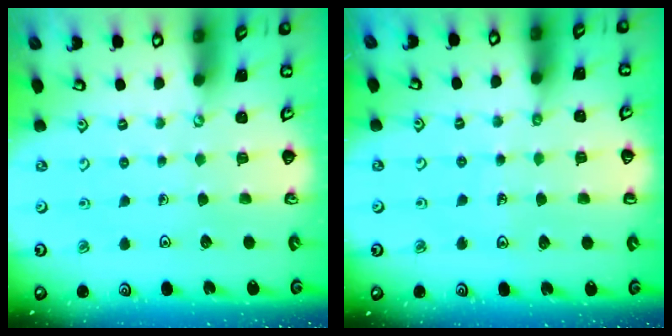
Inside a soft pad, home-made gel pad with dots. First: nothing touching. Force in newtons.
{"total": 4.2, "press": 4.0, "slide": 1.5}